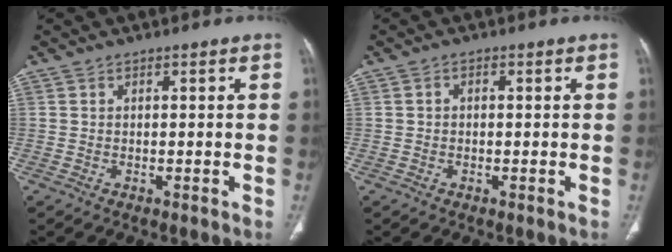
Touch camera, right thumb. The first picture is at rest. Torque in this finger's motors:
{"motor_torque": [0.23, -0.17, -0.21, -0.23, 0.08]}